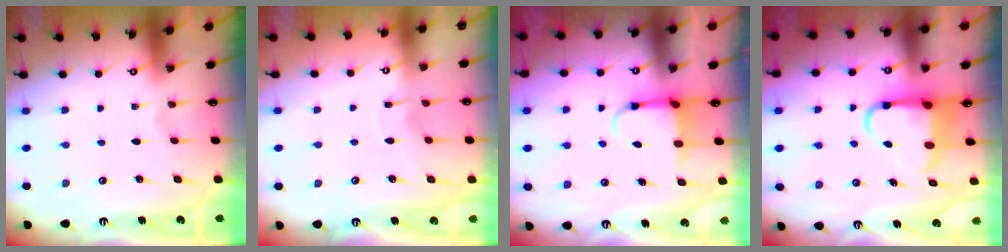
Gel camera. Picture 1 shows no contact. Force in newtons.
{"total": 3.9, "press": 3.9, "slide": 0.3}
{"total": 3.8, "press": 3.6, "slide": 0.9}
{"total": 7.4, "press": 7.0, "slide": 2.5}